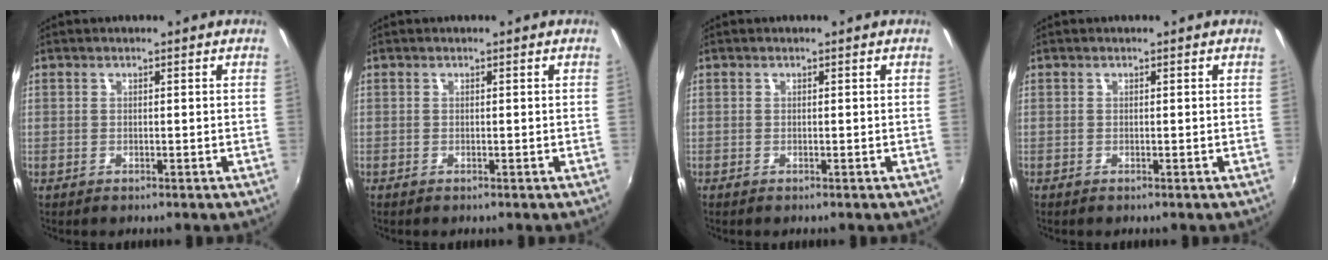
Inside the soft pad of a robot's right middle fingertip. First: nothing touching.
{"total": 0.0}
{"total": 0.0}
{"total": 0.0}